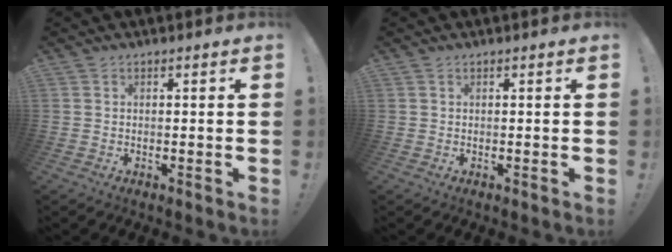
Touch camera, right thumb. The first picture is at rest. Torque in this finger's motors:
{"motor_torque": [0.00, 0.00, 0.00, 0.02, 0.05]}